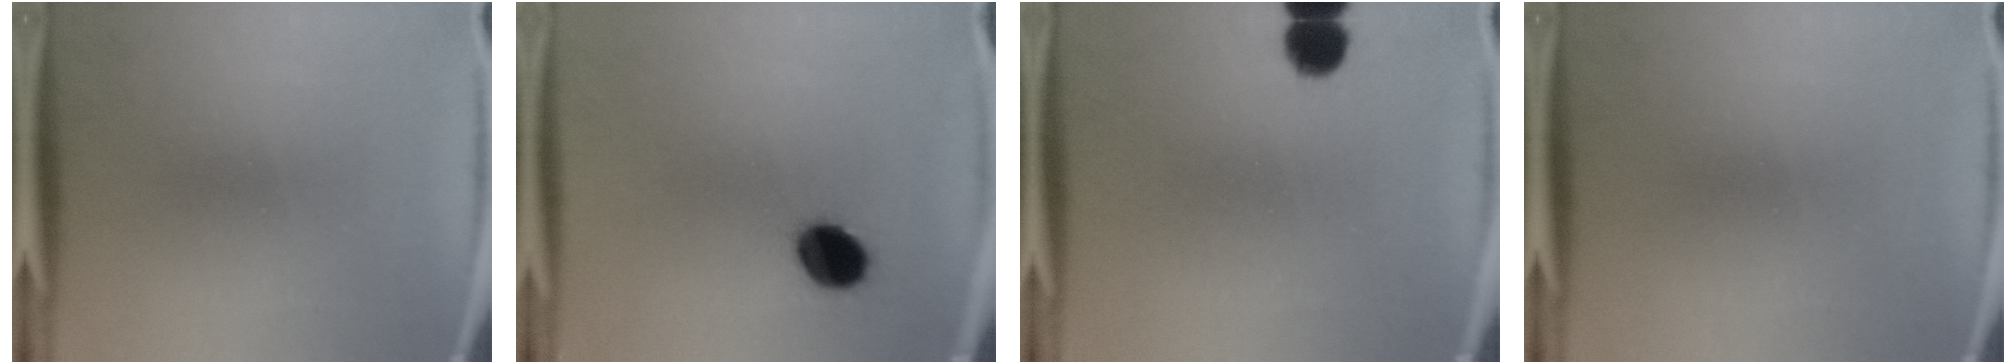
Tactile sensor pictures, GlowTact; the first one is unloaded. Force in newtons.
{"total": 9.1}
{"total": 5.6}
{"total": 0.0}